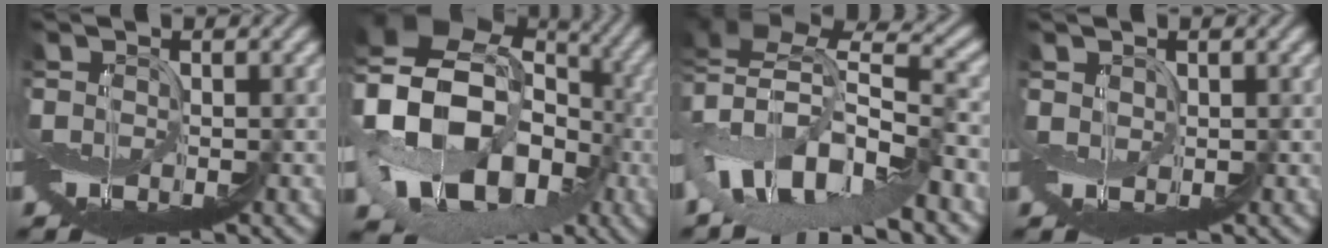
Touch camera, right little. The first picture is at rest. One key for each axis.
{"total": 13.7, "fx": -0.4, "fy": 12.0, "fz": 6.6, "tx": -0.146, "ty": 0.015, "tz": -0.025}
{"total": 6.8, "fx": -5.6, "fy": 1.4, "fz": 3.6, "tx": -0.115, "ty": 0.019, "tz": -0.085}
{"total": 1.8, "fx": 1.7, "fy": 0.1, "fz": -0.7, "tx": -0.004, "ty": 0.005, "tz": 0.032}